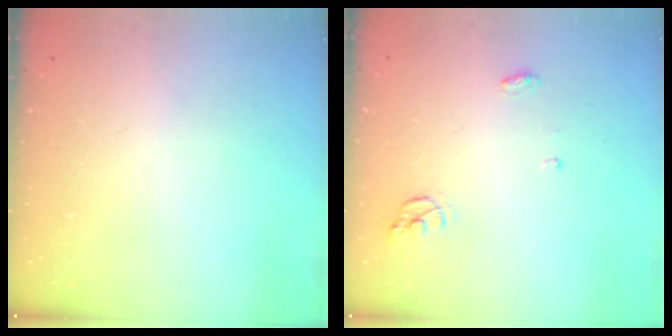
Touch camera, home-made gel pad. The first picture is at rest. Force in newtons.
{"total": 5.2, "press": 5.2, "slide": 0.2}